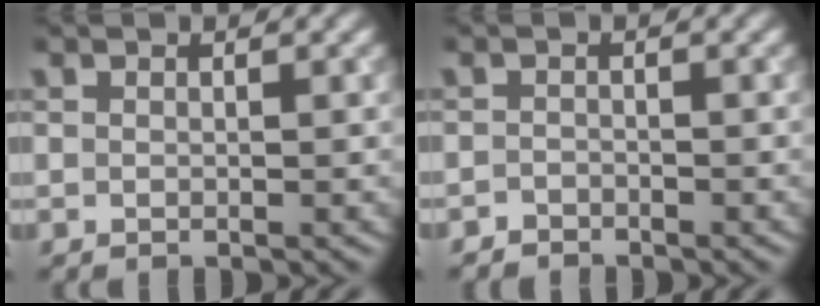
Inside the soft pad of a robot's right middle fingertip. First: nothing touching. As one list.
[{"total": 1.2, "force": [-1.1, 0.4, 0.0], "torque": [0.004, 0.000, -0.022]}]